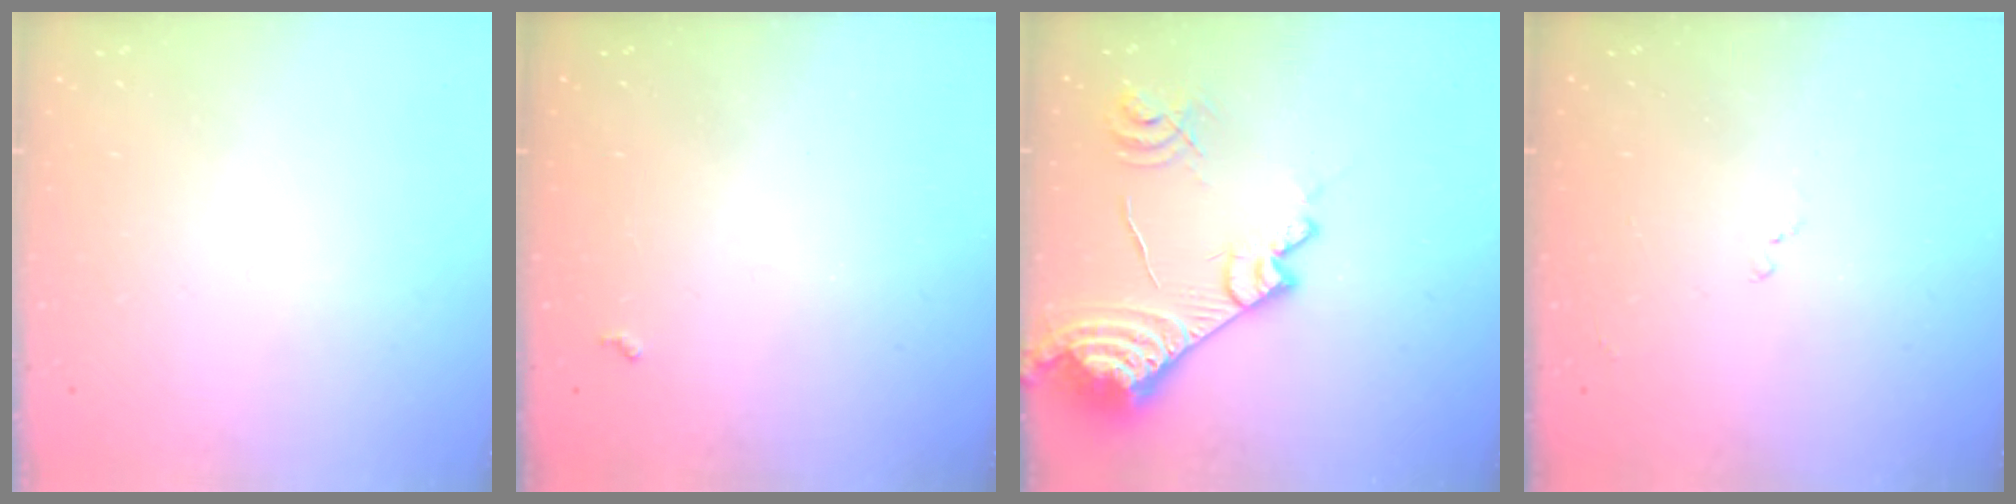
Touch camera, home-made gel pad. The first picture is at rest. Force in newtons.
{"total": 3.9, "press": 3.8, "slide": 0.6}
{"total": 18.0, "press": 17.9, "slide": 1.8}
{"total": 7.1, "press": 7.1, "slide": 0.8}